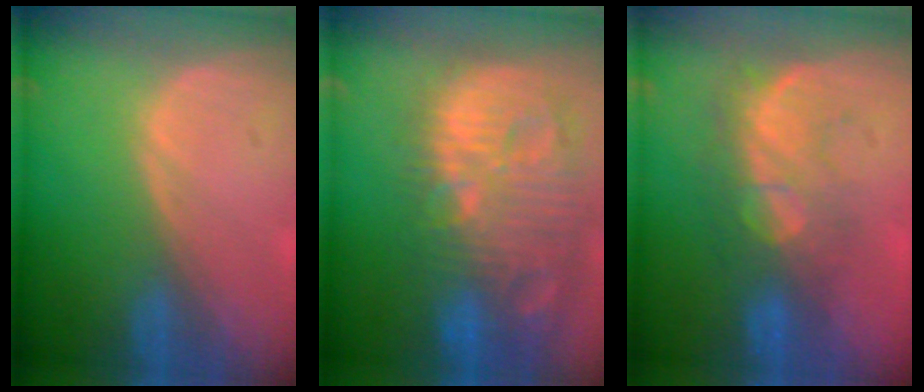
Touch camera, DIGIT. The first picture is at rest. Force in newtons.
{"total": 14.4, "press": 12.5, "slide": 7.2}
{"total": 8.2, "press": 7.6, "slide": 2.9}